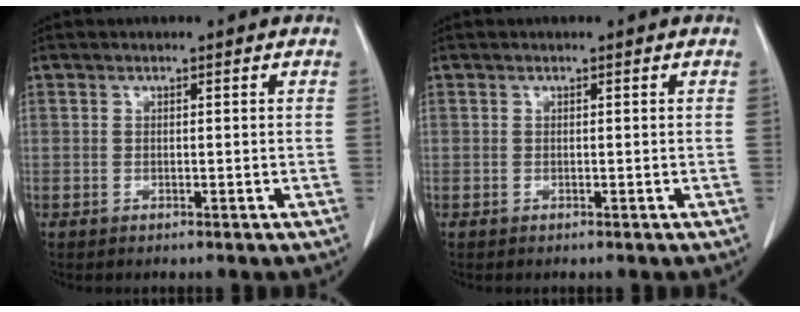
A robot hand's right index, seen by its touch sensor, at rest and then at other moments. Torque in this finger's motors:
{"motor_torque": [0.00, 0.00, 0.00, 0.00]}